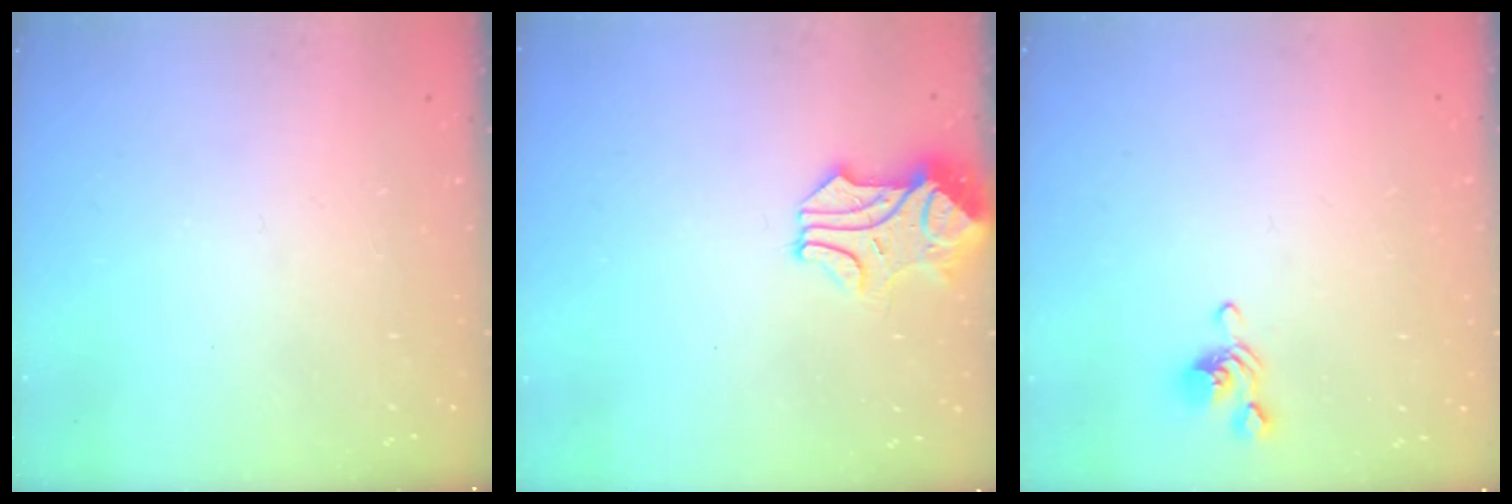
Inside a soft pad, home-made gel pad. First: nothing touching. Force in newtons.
{"total": 1.2, "press": 0.7, "slide": 1.0}
{"total": 1.9, "press": 1.8, "slide": 0.7}